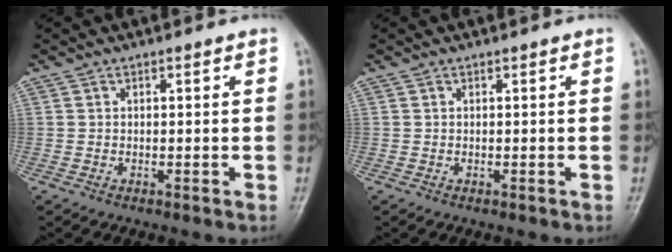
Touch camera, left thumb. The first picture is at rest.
{"total": 0.0}